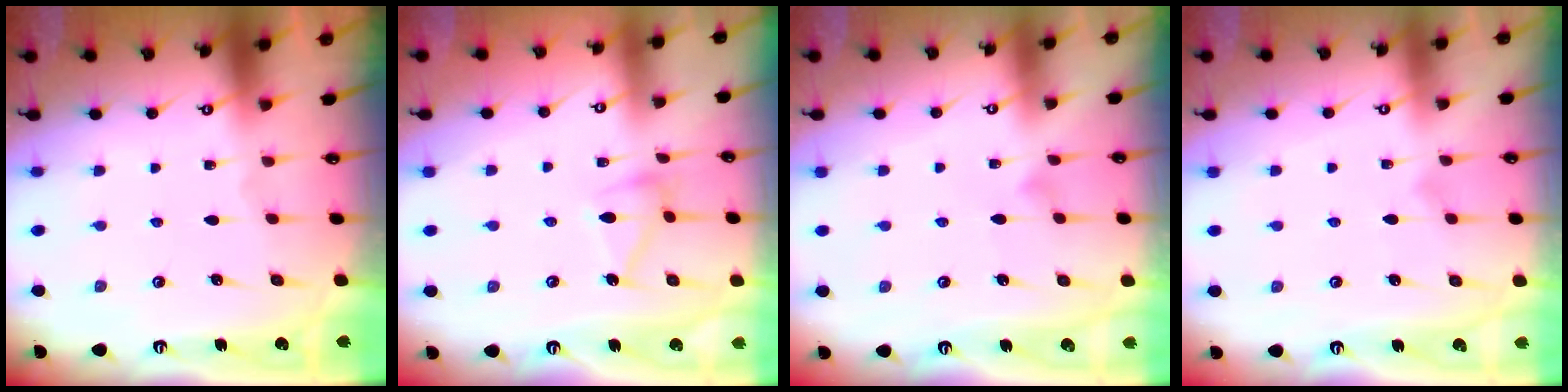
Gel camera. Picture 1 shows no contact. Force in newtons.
{"total": 10.6, "press": 10.6, "slide": 0.4}
{"total": 3.4, "press": 3.4, "slide": 0.2}
{"total": 5.3, "press": 5.3, "slide": 0.3}